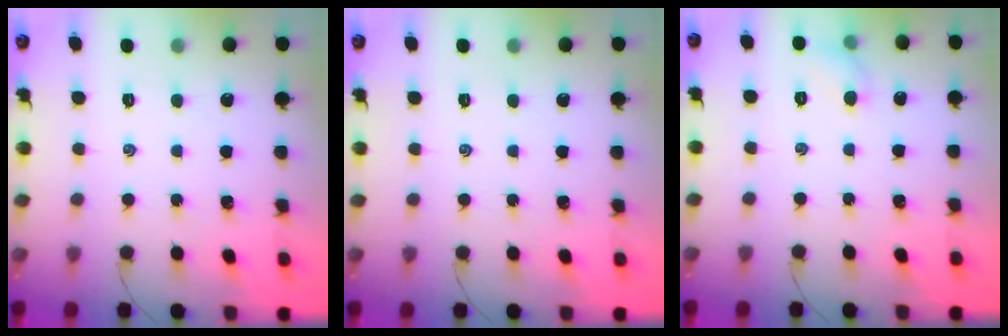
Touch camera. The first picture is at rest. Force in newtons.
{"total": 0.0}
{"total": 4.8, "press": 4.6, "slide": 1.2}